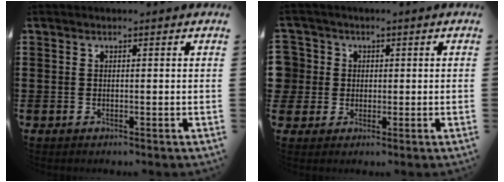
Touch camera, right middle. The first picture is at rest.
{"total": 3.8, "force": [0.2, 3.8, 0.4], "torque": [-0.034, 0.009, -0.002]}